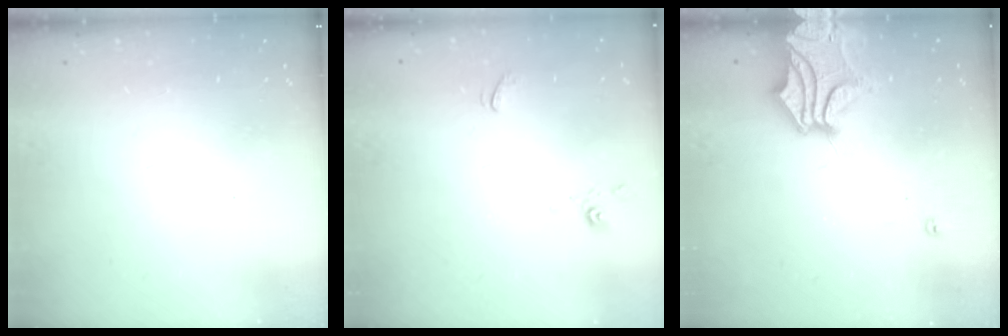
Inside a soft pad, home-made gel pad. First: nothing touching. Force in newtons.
{"total": 2.4, "press": 2.3, "slide": 0.4}
{"total": 8.1, "press": 7.6, "slide": 2.7}